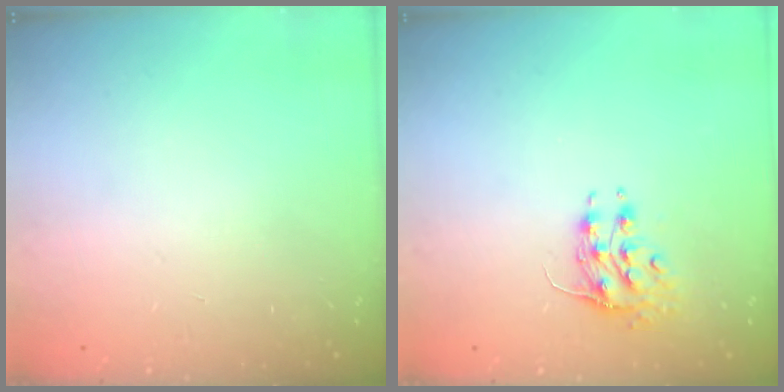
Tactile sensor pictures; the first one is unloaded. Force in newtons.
{"total": 8.4, "press": 8.3, "slide": 1.0}